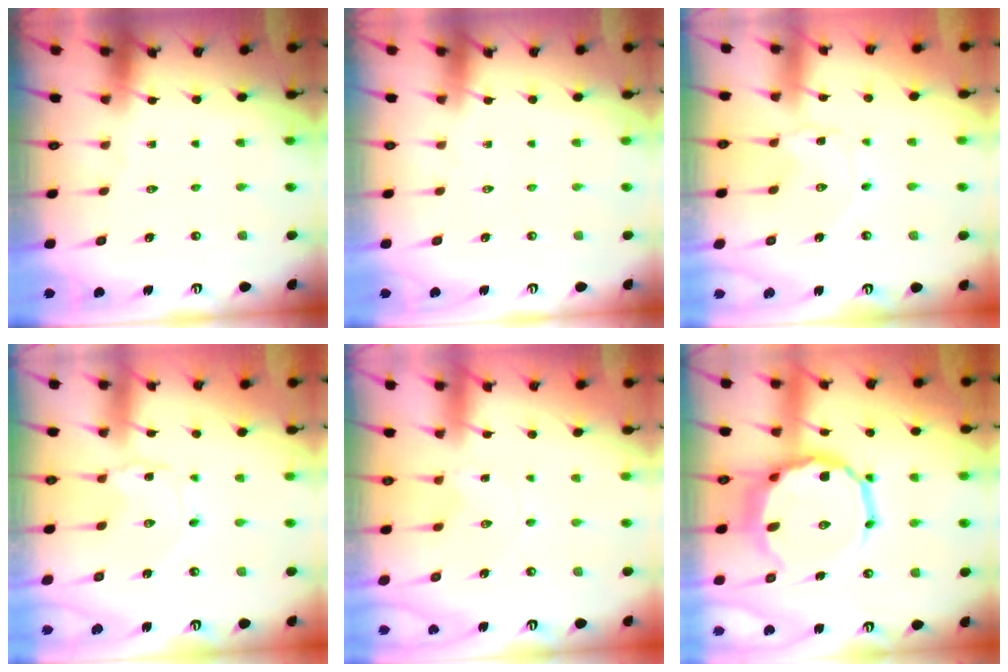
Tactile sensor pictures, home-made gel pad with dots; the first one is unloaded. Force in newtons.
{"total": 0.0}
{"total": 0.9, "press": 0.9, "slide": 0.1}
{"total": 0.9, "press": 0.9, "slide": 0.1}
{"total": 1.0, "press": 1.0, "slide": 0.3}
{"total": 15.7, "press": 15.3, "slide": 3.5}